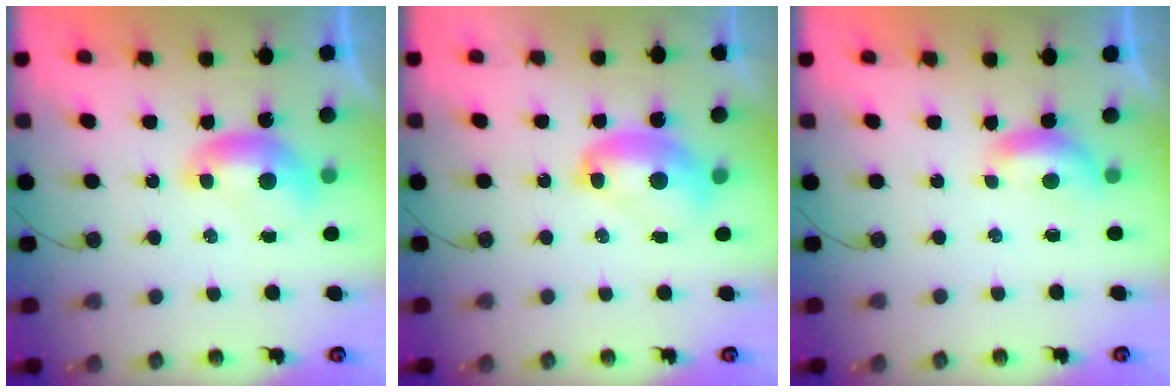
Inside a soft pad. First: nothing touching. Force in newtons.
{"total": 3.6, "press": 3.6, "slide": 0.2}
{"total": 1.2, "press": 1.1, "slide": 0.5}